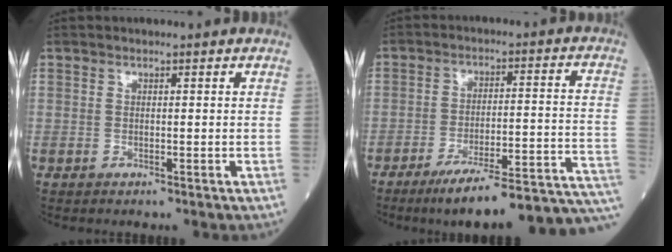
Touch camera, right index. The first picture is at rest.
{"total": 19.8, "force": [-16.2, 0.6, 11.2], "torque": [-0.091, 0.018, -0.227]}